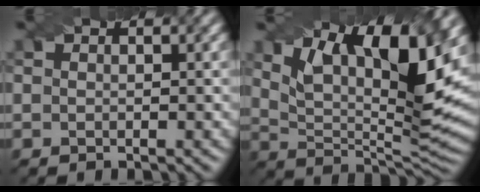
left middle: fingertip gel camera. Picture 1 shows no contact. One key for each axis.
{"total": 13.9, "fx": 6.8, "fy": 4.5, "fz": 11.3, "tx": -0.177, "ty": 0.001, "tz": 0.110}